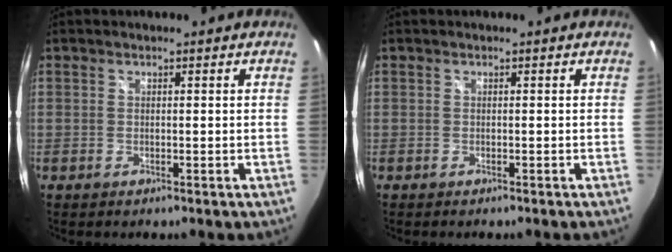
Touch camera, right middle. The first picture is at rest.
{"total": 0.7, "force": [0.0, -0.7, 0.0], "torque": [0.003, -0.003, 0.000]}